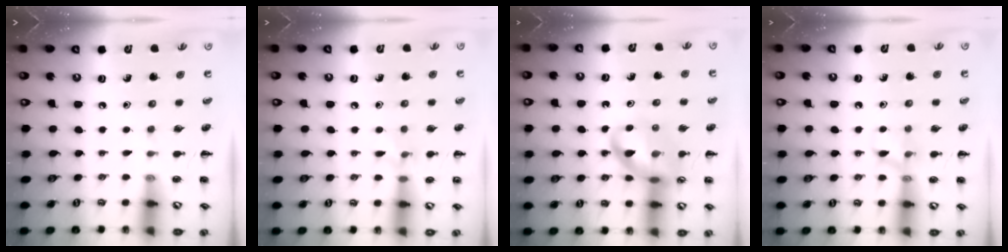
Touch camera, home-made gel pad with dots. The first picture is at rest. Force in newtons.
{"total": 5.7, "press": 5.4, "slide": 2.0}
{"total": 13.0, "press": 12.8, "slide": 2.4}
{"total": 7.6, "press": 7.5, "slide": 1.1}